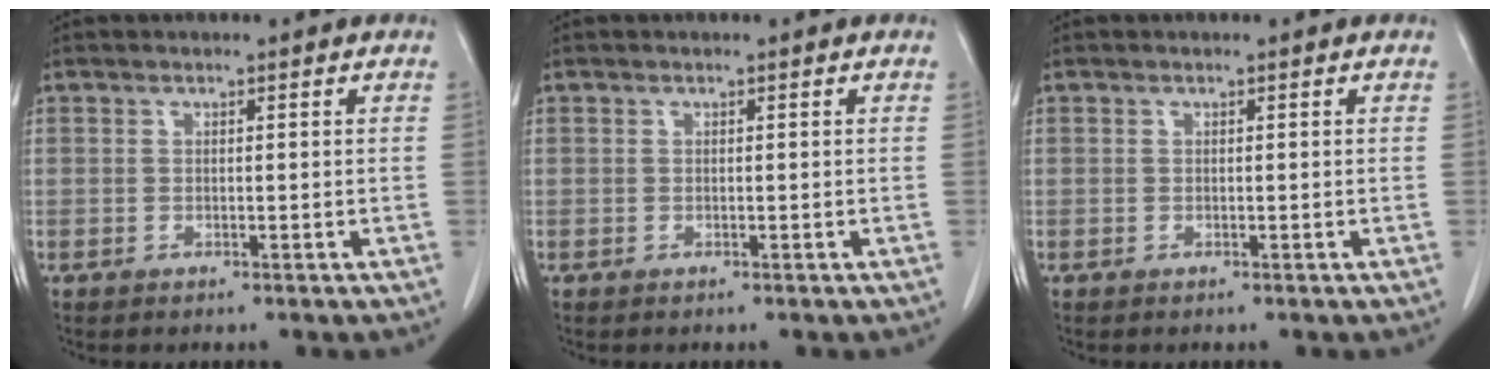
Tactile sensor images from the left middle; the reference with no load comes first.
{"total": 0.0}
{"total": 0.0}